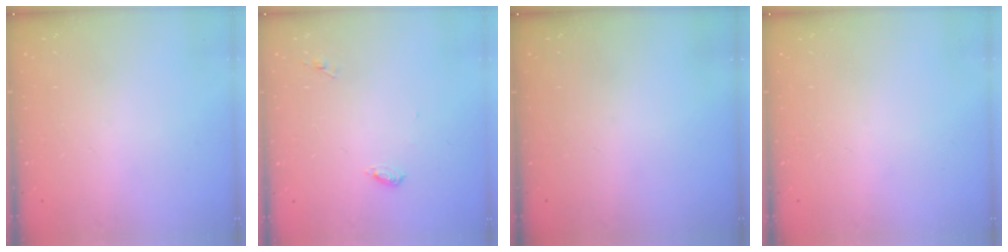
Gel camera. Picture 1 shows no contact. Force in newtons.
{"total": 4.6, "press": 4.6, "slide": 0.4}
{"total": 0.0}
{"total": 0.0}